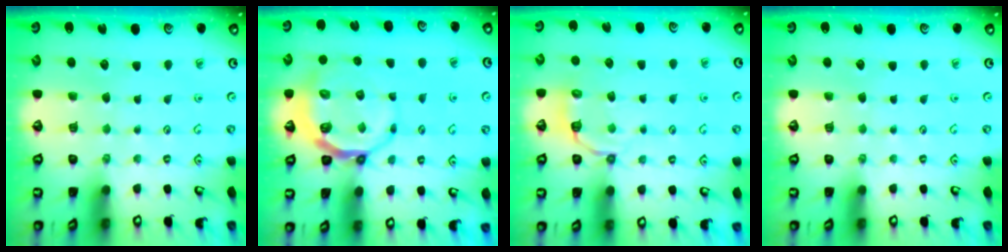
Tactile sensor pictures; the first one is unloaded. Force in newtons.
{"total": 7.4, "press": 6.6, "slide": 3.5}
{"total": 4.2, "press": 3.5, "slide": 2.2}
{"total": 0.0}